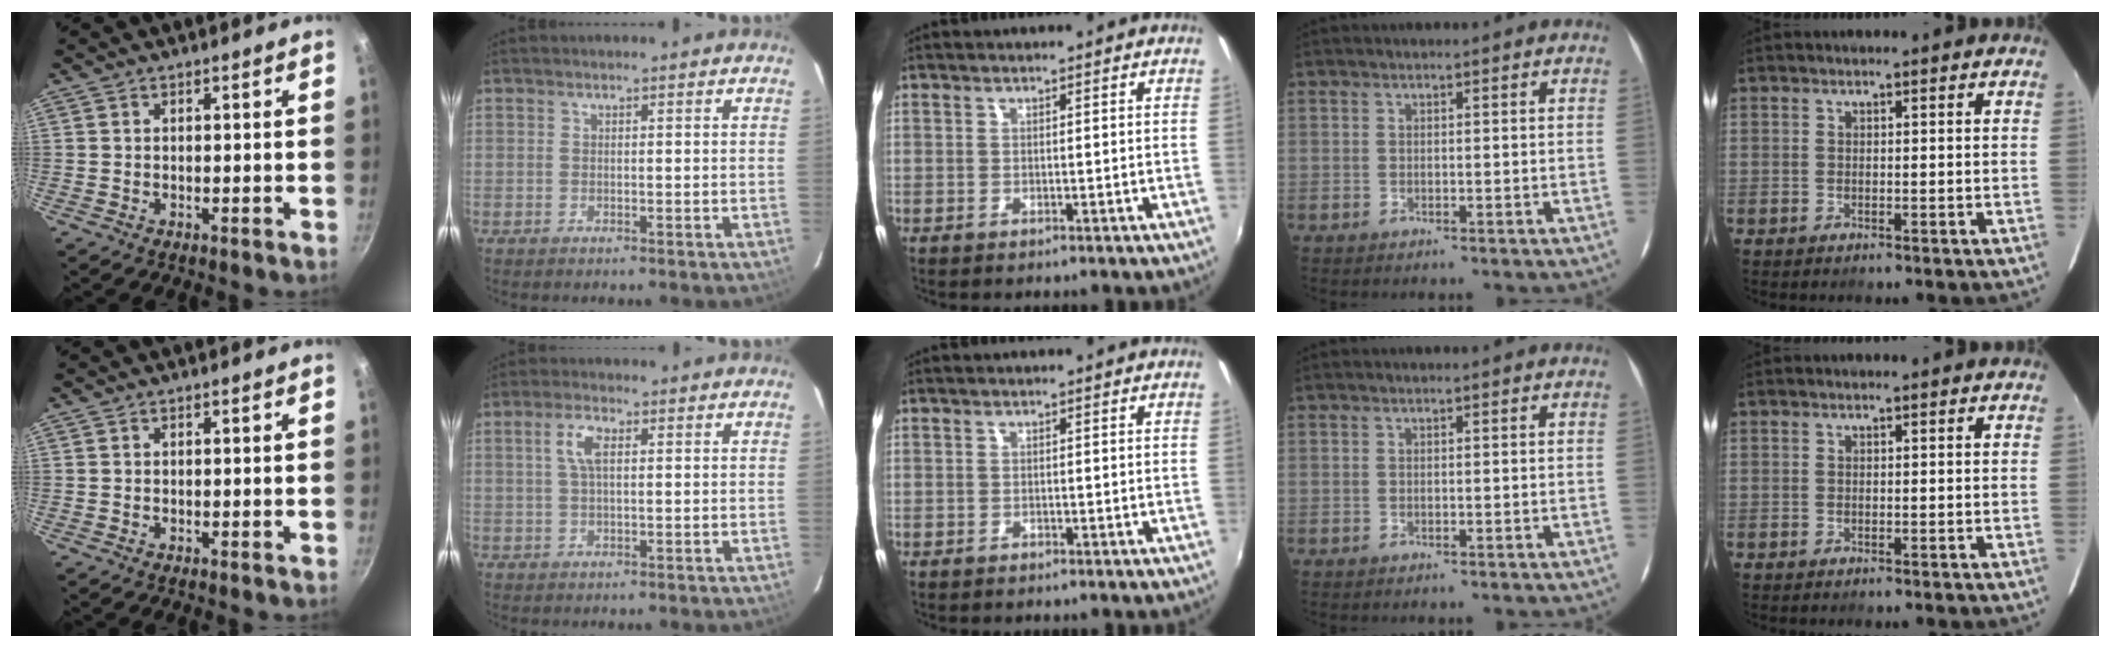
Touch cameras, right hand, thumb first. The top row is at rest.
{"index": {"total": 3.9, "force": [1.0, 1.5, 3.5], "torque": [-0.070, 0.008, 0.020]}, "middle": {"total": 0.6, "force": [-0.5, 0.4, -0.1], "torque": [0.001, 0.000, -0.009]}}